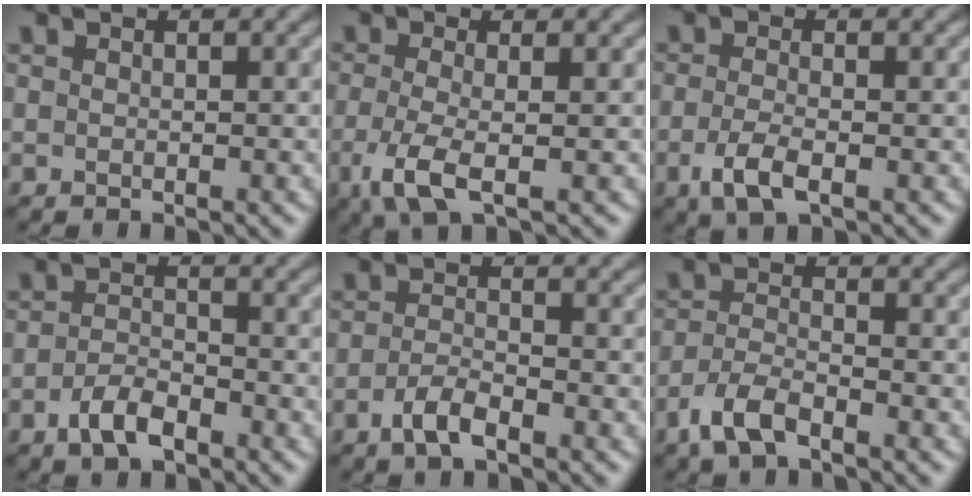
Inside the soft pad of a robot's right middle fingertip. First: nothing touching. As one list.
[{"total": 4.0, "force": [-1.4, 1.2, 3.6], "torque": [-0.085, -0.011, -0.031]}, {"total": 3.0, "force": [-1.2, 1.1, 2.6], "torque": [-0.062, -0.006, -0.028]}, {"total": 3.0, "force": [-1.8, 1.3, 2.0], "torque": [-0.042, 0.002, -0.037]}, {"total": 2.6, "force": [-1.5, 0.9, 2.0], "torque": [-0.045, 0.000, -0.034]}, {"total": 3.6, "force": [-2.5, 1.3, 2.3], "torque": [-0.053, -0.001, -0.057]}]